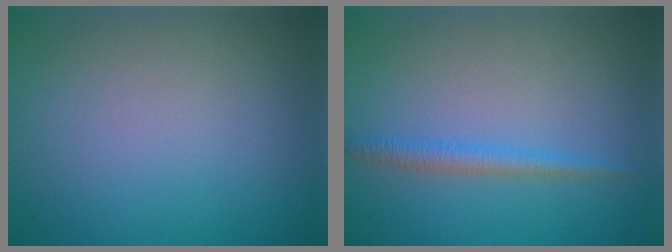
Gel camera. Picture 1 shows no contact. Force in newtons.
{"total": 1.7, "press": 1.7, "slide": 0.1}